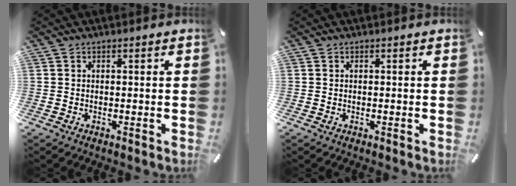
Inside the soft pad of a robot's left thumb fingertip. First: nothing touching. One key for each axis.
{"total": 0.0}